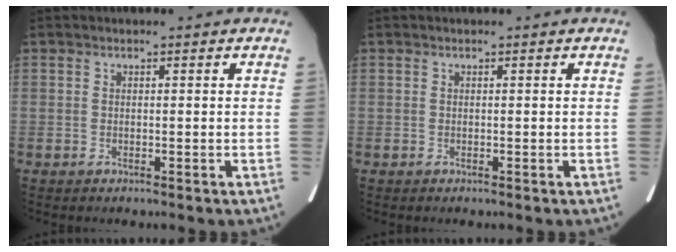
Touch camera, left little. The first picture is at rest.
{"total": 0.0}